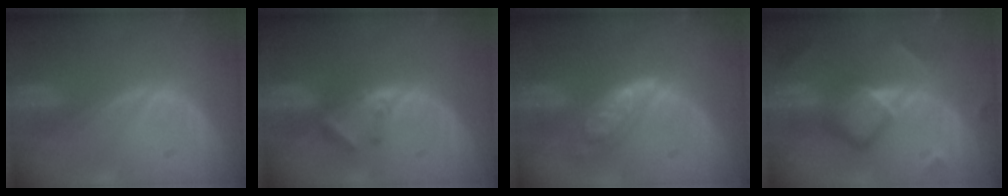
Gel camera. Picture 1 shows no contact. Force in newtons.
{"total": 3.2, "press": 3.0, "slide": 1.0}
{"total": 6.4, "press": 5.7, "slide": 3.0}
{"total": 7.7, "press": 7.7, "slide": 0.7}